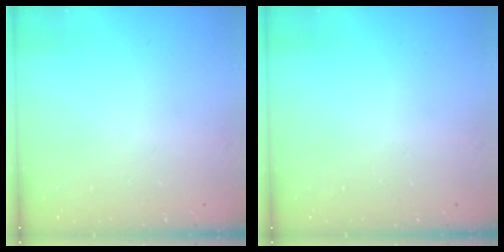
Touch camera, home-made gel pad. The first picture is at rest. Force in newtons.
{"total": 0.0}